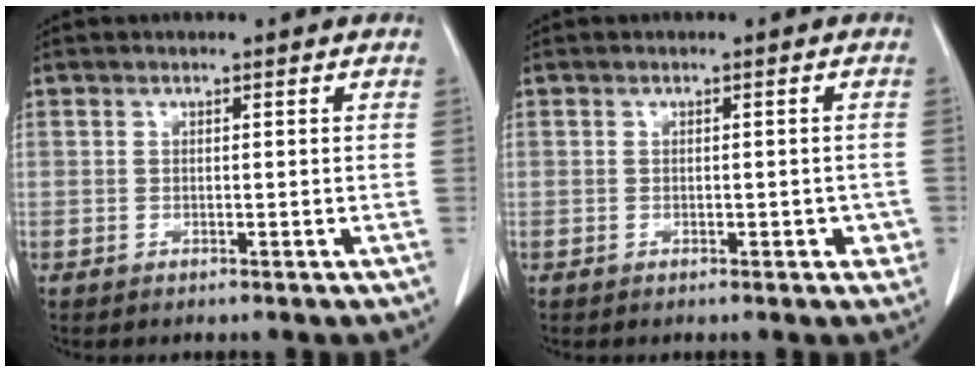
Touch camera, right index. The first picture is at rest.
{"total": 2.2, "force": [-0.6, 1.4, 1.5], "torque": [-0.008, 0.012, -0.003]}